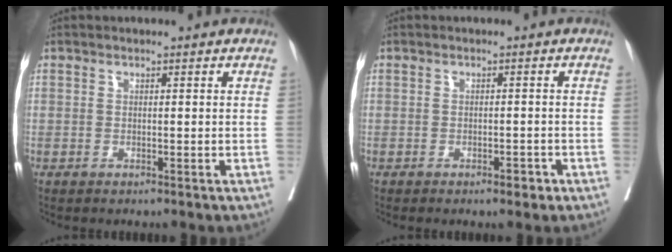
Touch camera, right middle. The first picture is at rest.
{"total": 1.8, "force": [-1.2, 0.6, 1.2], "torque": [-0.019, 0.000, -0.015]}